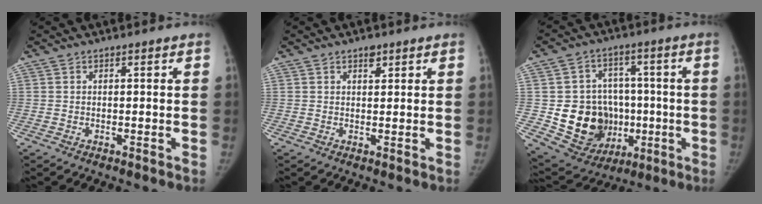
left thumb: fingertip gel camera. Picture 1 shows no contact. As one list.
[{"total": 1.9, "force": [1.2, 1.0, 1.0], "torque": [-0.004, -0.006, 0.017]}, {"total": 17.2, "force": [-2.3, 14.5, 9.0], "torque": [-0.098, 0.018, -0.009]}]